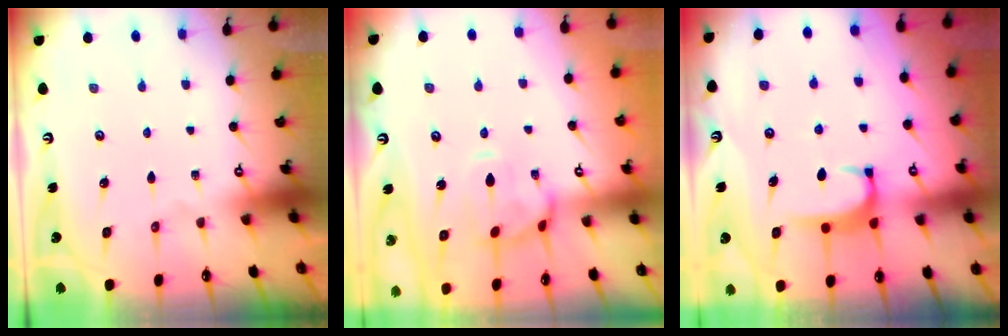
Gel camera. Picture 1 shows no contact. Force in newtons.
{"total": 1.3, "press": 1.3, "slide": 0.3}
{"total": 2.0, "press": 1.9, "slide": 0.5}